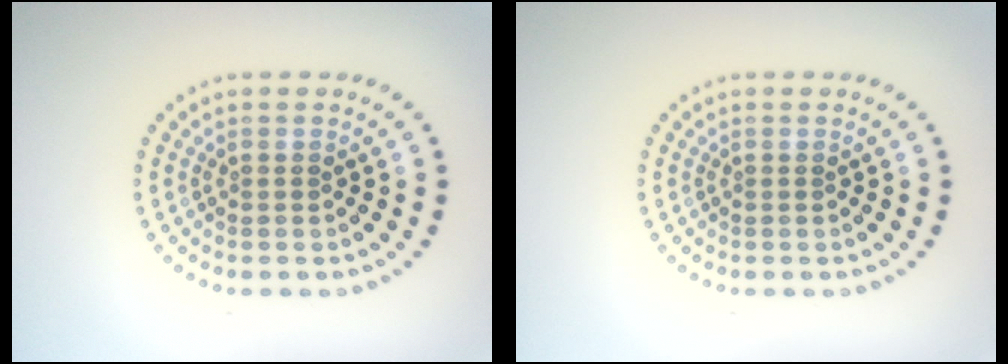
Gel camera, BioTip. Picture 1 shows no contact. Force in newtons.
{"total": 0.0}